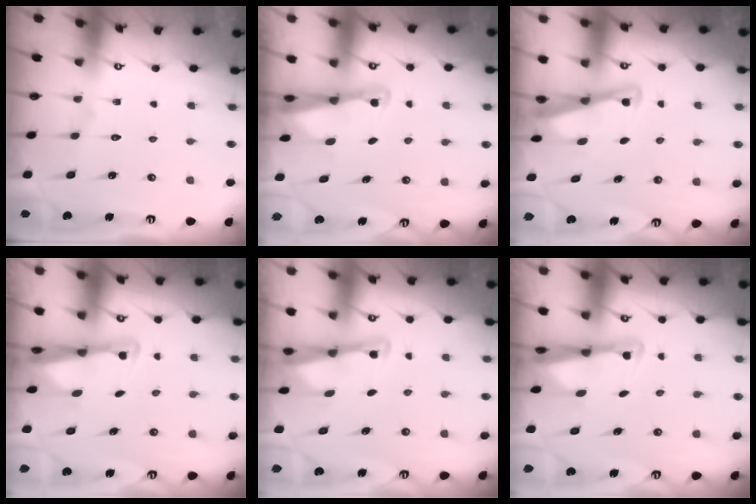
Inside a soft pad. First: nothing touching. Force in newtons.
{"total": 2.5, "press": 2.4, "slide": 0.3}
{"total": 2.7, "press": 2.7, "slide": 0.3}
{"total": 2.4, "press": 2.3, "slide": 0.5}
{"total": 2.9, "press": 2.9, "slide": 0.2}
{"total": 2.4, "press": 2.3, "slide": 0.5}